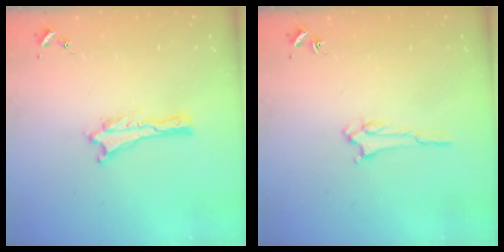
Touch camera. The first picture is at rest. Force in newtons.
{"total": 1.5, "press": 1.5, "slide": 0.2}